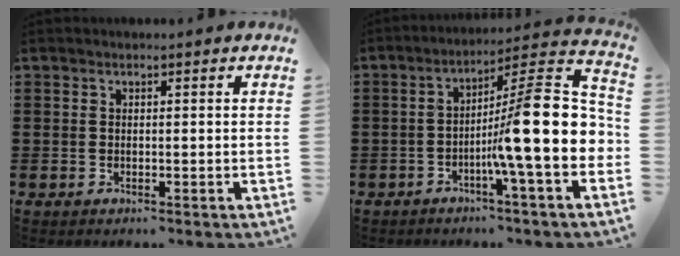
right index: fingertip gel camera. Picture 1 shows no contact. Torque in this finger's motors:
{"motor_torque": [2.14, 0.00, 1.05, 0.21]}